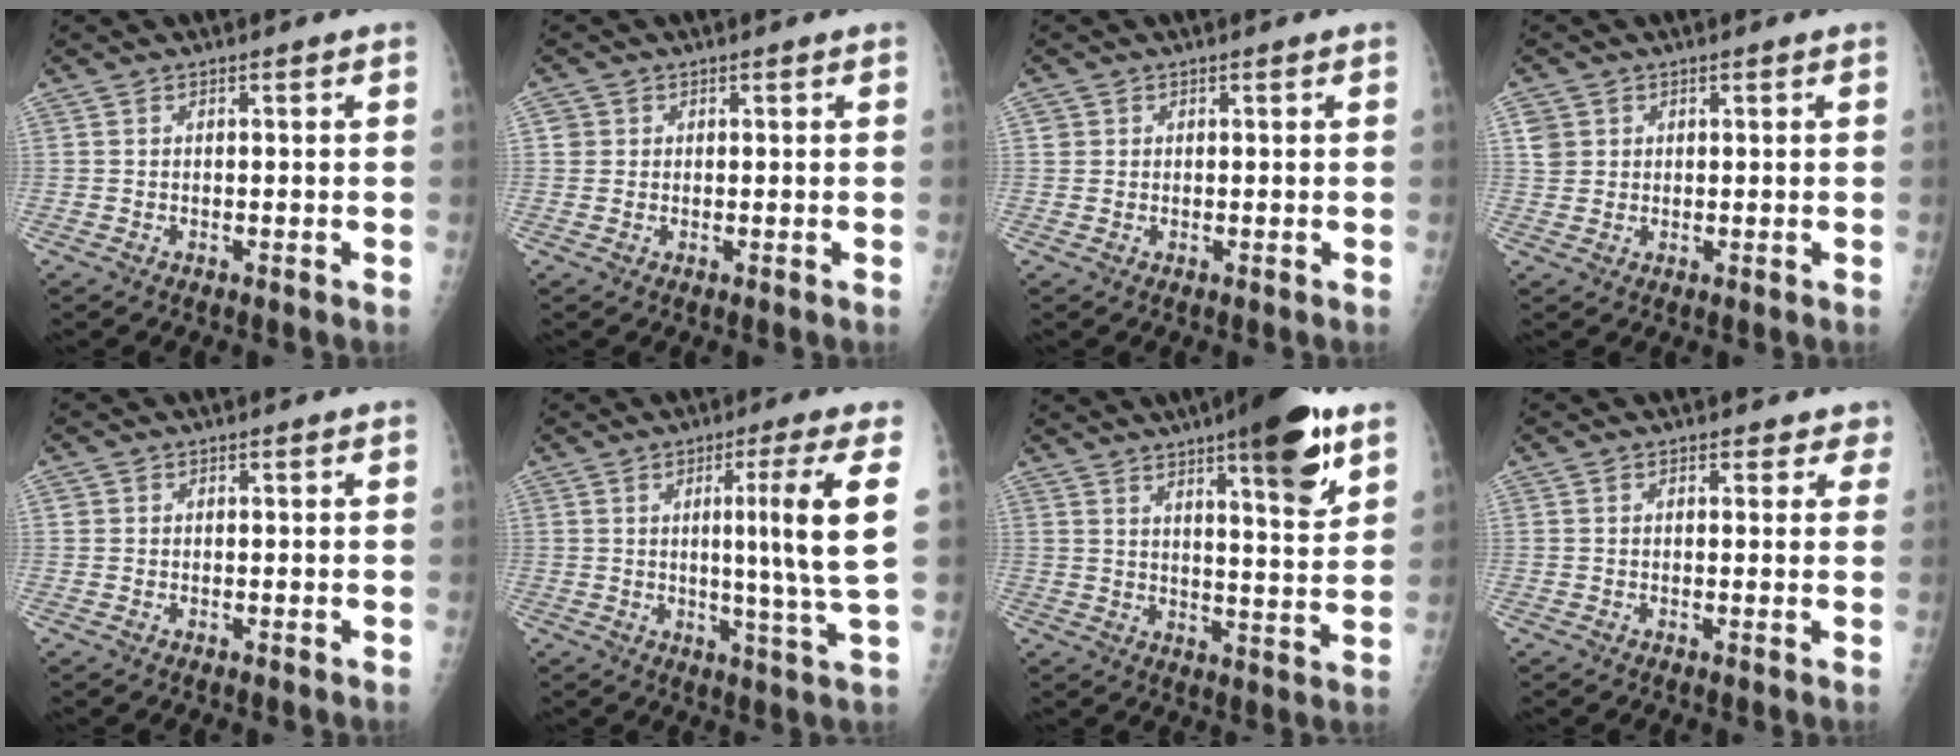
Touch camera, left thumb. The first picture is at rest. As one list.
[{"total": 1.7, "force": [0.4, 1.6, 0.2], "torque": [0.009, 0.002, 0.002]}, {"total": 1.1, "force": [0.3, 1.1, 0.1], "torque": [0.010, 0.002, 0.002]}, {"total": 3.2, "force": [1.2, 2.9, 0.8], "torque": [-0.002, -0.003, 0.024]}, {"total": 0.7, "force": [0.2, 0.7, 0.1], "torque": [0.006, 0.003, 0.002]}, {"total": 12.1, "force": [2.5, -1.3, 11.7], "torque": [-0.189, -0.027, 0.037]}, {"total": 15.7, "force": [9.1, 3.3, 12.3], "torque": [-0.155, -0.047, 0.130]}, {"total": 2.5, "force": [1.9, 1.6, 0.6], "torque": [0.027, -0.005, 0.012]}]